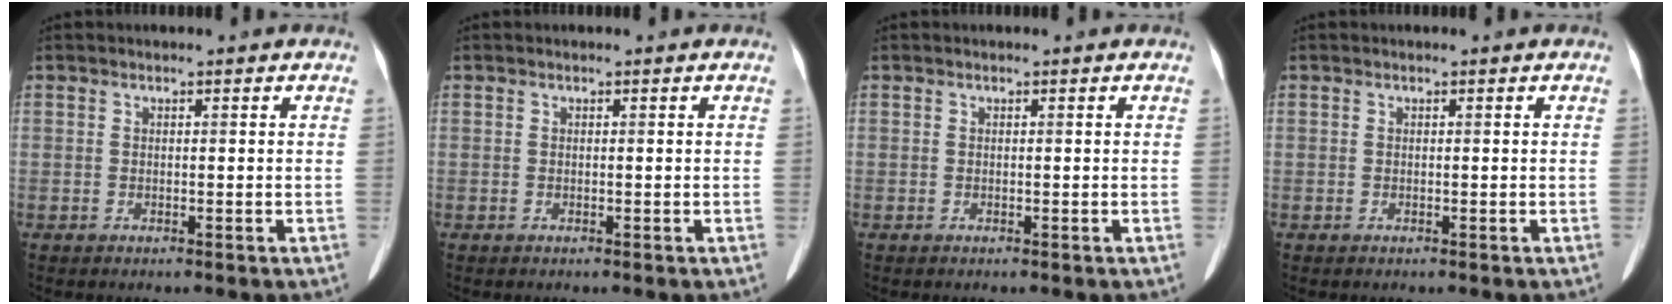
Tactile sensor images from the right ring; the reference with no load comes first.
{"total": 0.0}
{"total": 0.0}
{"total": 0.0}